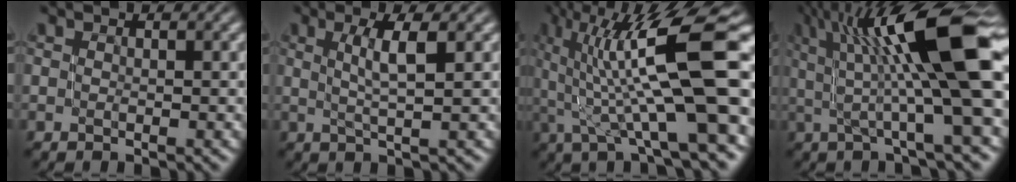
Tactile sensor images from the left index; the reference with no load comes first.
{"total": 3.1, "force": [0.9, 0.5, 2.9], "torque": [-0.050, 0.005, 0.016]}
{"total": 14.3, "force": [2.8, 3.5, 13.6], "torque": [-0.217, 0.024, 0.052]}
{"total": 14.2, "force": [3.1, 3.3, 13.5], "torque": [-0.195, 0.019, 0.050]}